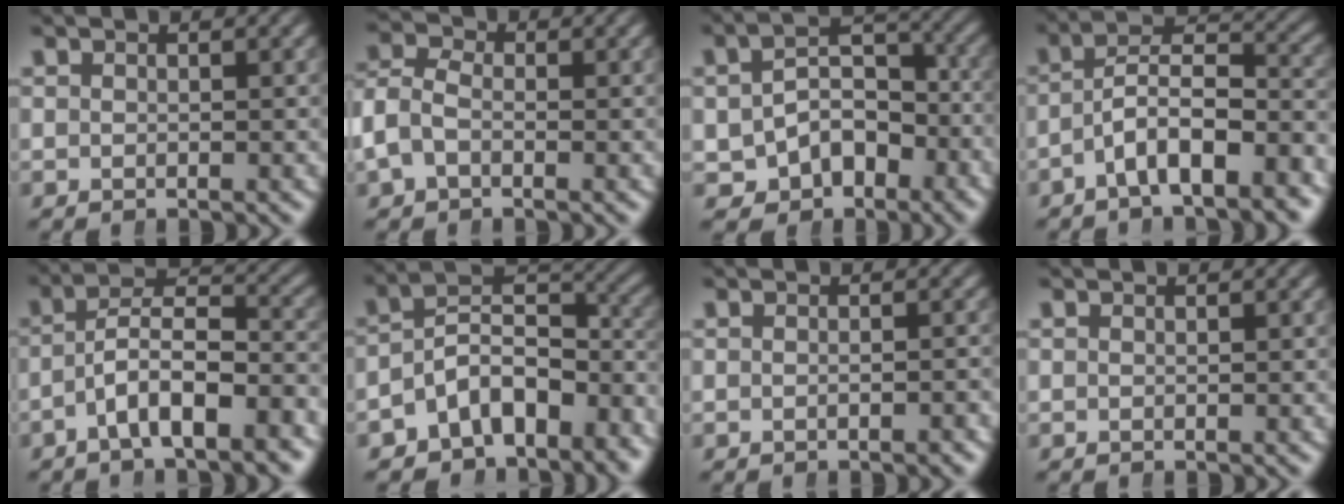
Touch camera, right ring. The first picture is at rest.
{"total": 4.6, "force": [-0.4, 3.8, 2.5], "torque": [-0.063, -0.010, -0.010]}
{"total": 7.3, "force": [-2.3, 5.9, 3.6], "torque": [-0.075, -0.036, -0.024]}
{"total": 6.4, "force": [-2.6, 3.3, 4.9], "torque": [-0.076, -0.010, -0.041]}
{"total": 5.9, "force": [-2.0, 2.8, 4.8], "torque": [-0.074, -0.007, -0.031]}
{"total": 10.0, "force": [-4.0, 6.8, 6.2], "torque": [-0.100, -0.024, -0.057]}
{"total": 0.8, "force": [-0.5, 0.0, 0.6], "torque": [-0.004, 0.008, -0.013]}
{"total": 0.0}